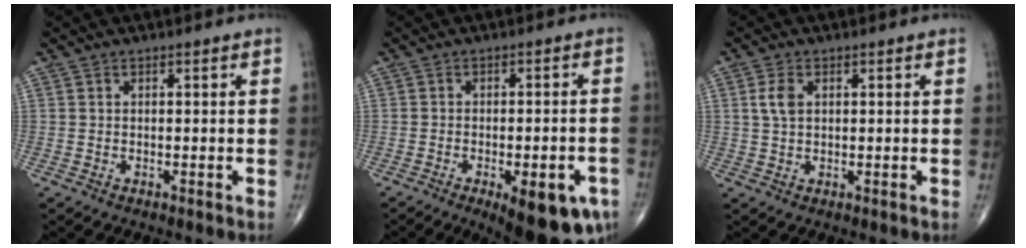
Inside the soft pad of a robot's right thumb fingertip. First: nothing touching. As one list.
[{"total": 13.6, "force": [-6.4, 4.9, 11.0], "torque": [-0.101, 0.015, -0.073]}, {"total": 3.4, "force": [0.9, 2.0, 2.5], "torque": [-0.054, 0.002, 0.019]}]